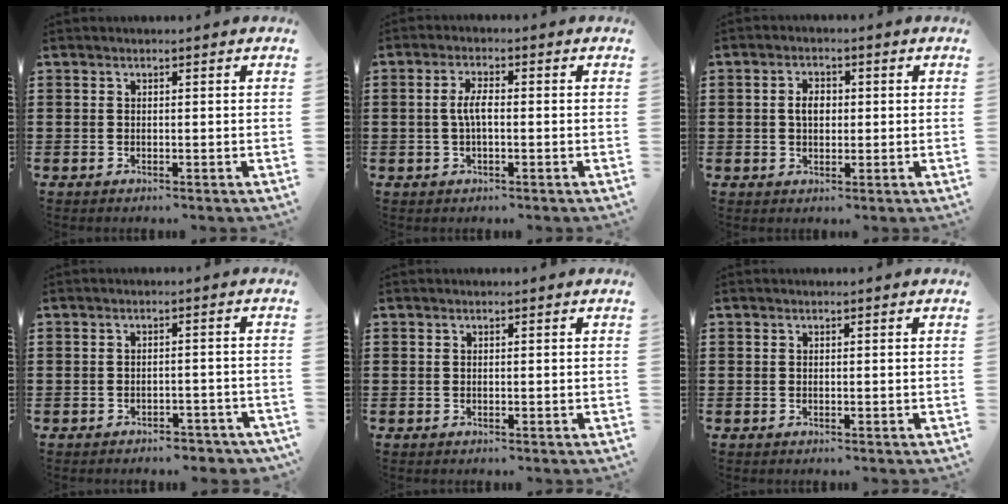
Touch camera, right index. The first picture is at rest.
{"total": 3.4, "force": [-0.3, 1.0, 3.2], "torque": [-0.073, -0.002, -0.012]}
{"total": 2.9, "force": [0.1, 1.8, 2.2], "torque": [-0.039, 0.003, -0.001]}
{"total": 2.4, "force": [-2.4, 0.3, 0.2], "torque": [-0.010, -0.002, -0.050]}
{"total": 0.0}
{"total": 0.0}